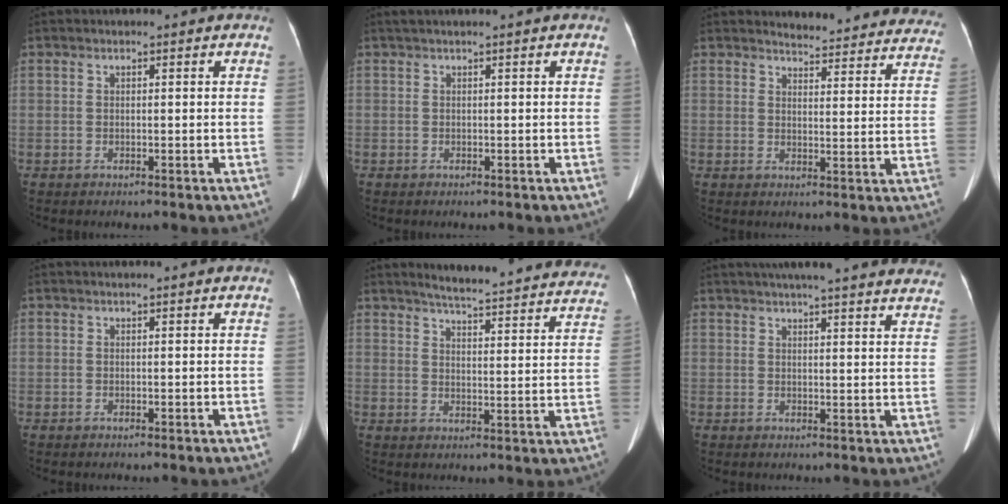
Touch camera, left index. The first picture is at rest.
{"total": 0.7, "force": [0.5, 0.1, 0.4], "torque": [-0.010, 0.020, 0.014]}
{"total": 19.5, "force": [18.8, 3.5, 3.7], "torque": [-0.022, -0.066, 0.196]}
{"total": 0.6, "force": [0.5, -0.1, 0.2], "torque": [-0.003, 0.008, 0.013]}
{"total": 26.5, "force": [24.7, 2.8, 9.2], "torque": [-0.122, -0.064, 0.287]}
{"total": 24.8, "force": [22.2, 2.4, 10.8], "torque": [-0.161, -0.007, 0.259]}